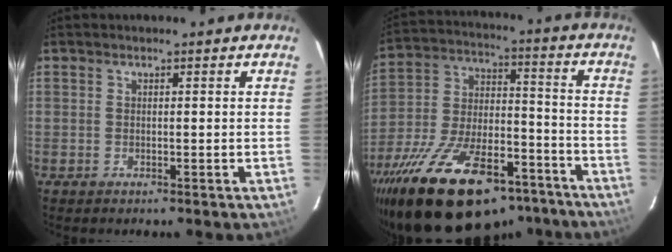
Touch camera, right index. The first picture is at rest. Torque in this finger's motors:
{"motor_torque": [1.89, -0.26, 0.74, 0.21]}